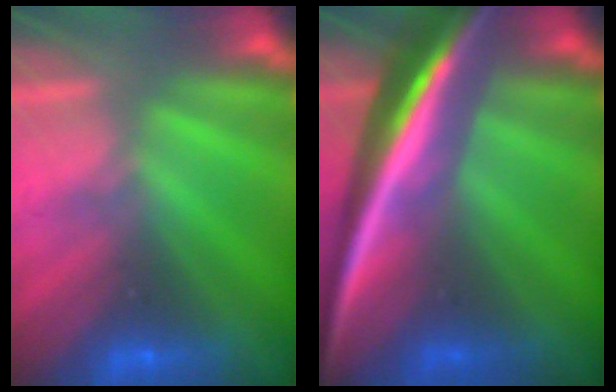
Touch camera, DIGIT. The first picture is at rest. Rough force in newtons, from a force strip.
{"total": 7.1}